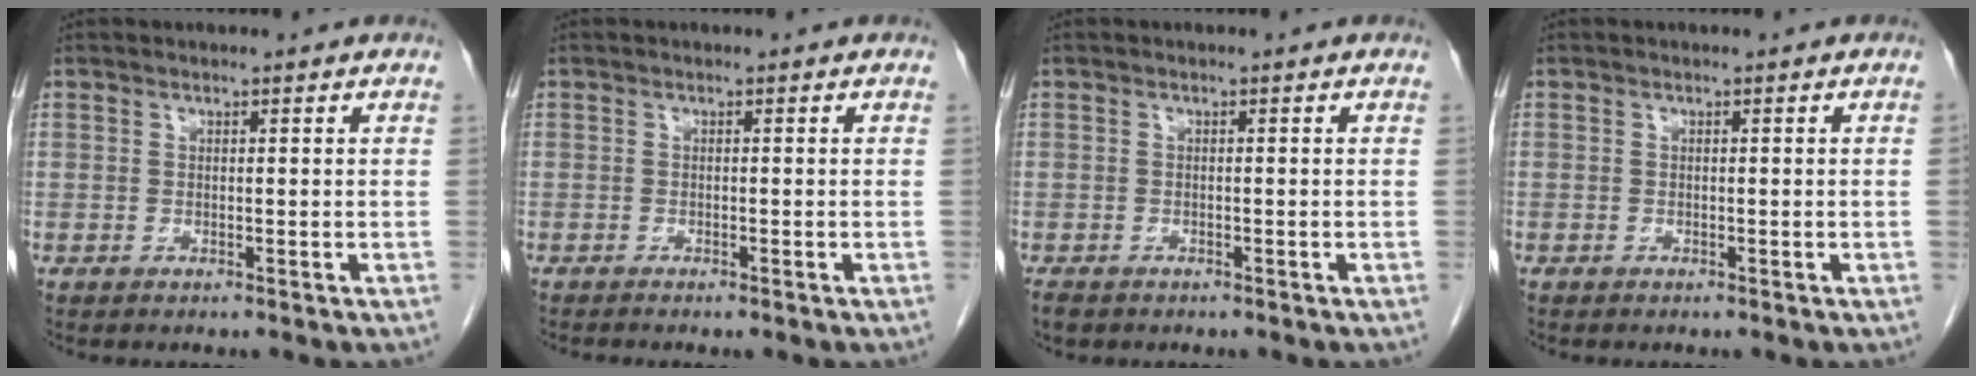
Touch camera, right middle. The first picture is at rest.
{"total": 1.7, "force": [-1.4, 0.2, 1.0], "torque": [-0.014, -0.004, -0.017]}
{"total": 2.4, "force": [-1.9, 1.2, 1.0], "torque": [-0.022, -0.005, -0.026]}
{"total": 0.0}